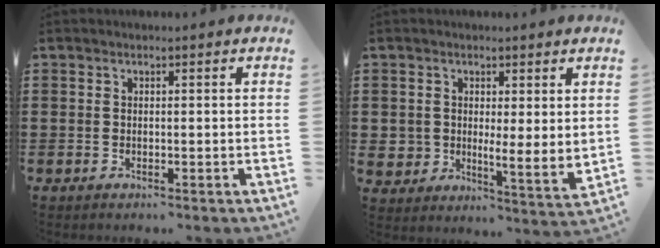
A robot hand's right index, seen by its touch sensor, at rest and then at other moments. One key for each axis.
{"total": 3.9, "fx": 2.7, "fy": 2.6, "fz": 1.0, "tx": -0.023, "ty": -0.014, "tz": 0.048}